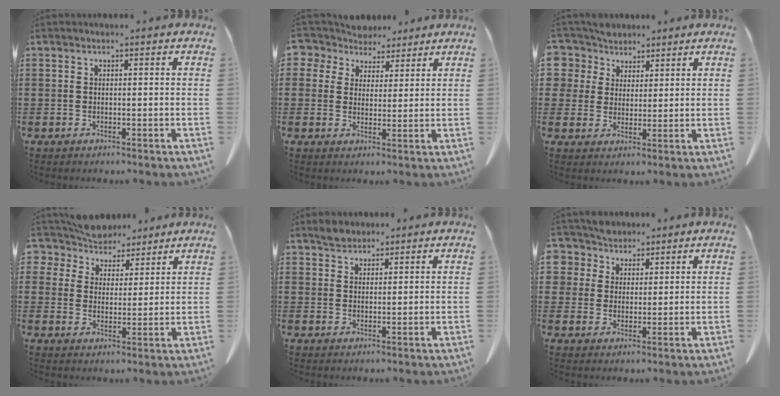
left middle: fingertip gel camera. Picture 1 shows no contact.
{"total": 5.3, "force": [4.2, 3.2, 0.5], "torque": [-0.039, -0.012, 0.077]}
{"total": 5.3, "force": [3.6, 4.0, -0.1], "torque": [-0.031, -0.006, 0.066]}
{"total": 6.5, "force": [6.0, 2.5, 0.1], "torque": [-0.039, -0.031, 0.113]}
{"total": 2.3, "force": [2.1, 0.9, 0.3], "torque": [-0.010, 0.003, 0.042]}
{"total": 5.0, "force": [3.6, 3.4, -0.3], "torque": [-0.025, -0.006, 0.066]}